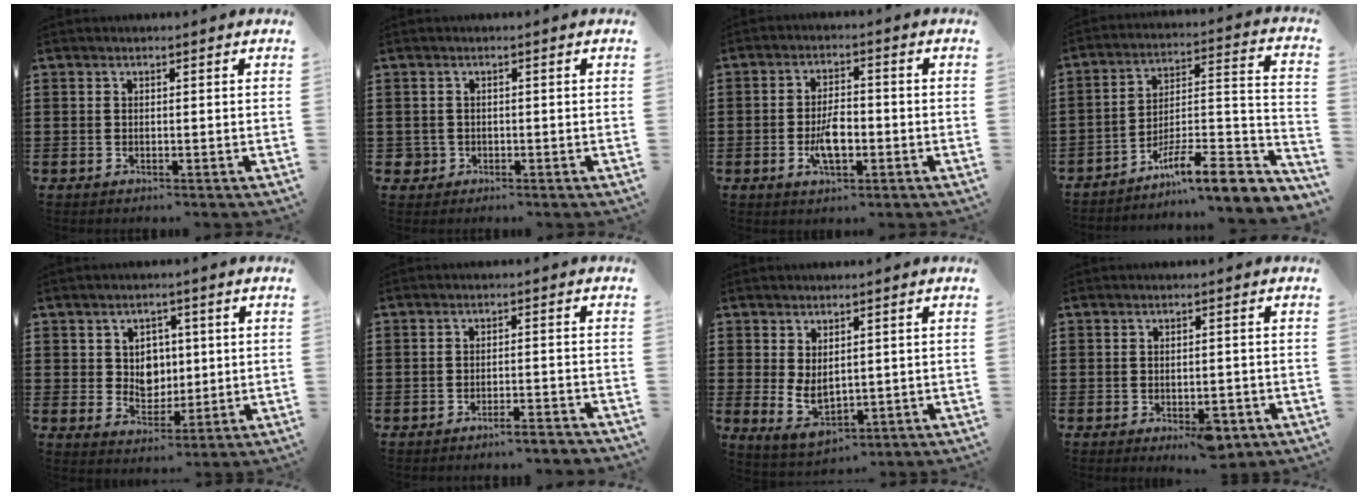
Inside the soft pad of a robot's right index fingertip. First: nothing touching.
{"total": 1.4, "force": [-0.6, 1.3, 0.1], "torque": [-0.007, 0.004, -0.014]}
{"total": 5.7, "force": [-1.4, 2.6, 4.8], "torque": [-0.105, 0.001, -0.030]}
{"total": 9.4, "force": [-6.8, 2.0, 6.3], "torque": [-0.092, 0.009, -0.128]}
{"total": 4.7, "force": [1.2, 4.2, 1.8], "torque": [-0.037, 0.009, 0.017]}
{"total": 2.6, "force": [-2.4, -0.2, 0.9], "torque": [-0.018, -0.002, -0.049]}
{"total": 4.5, "force": [0.2, 3.0, 3.4], "torque": [-0.067, 0.001, 0.001]}
{"total": 3.0, "force": [-1.8, 1.1, 2.2], "torque": [-0.034, 0.004, -0.031]}